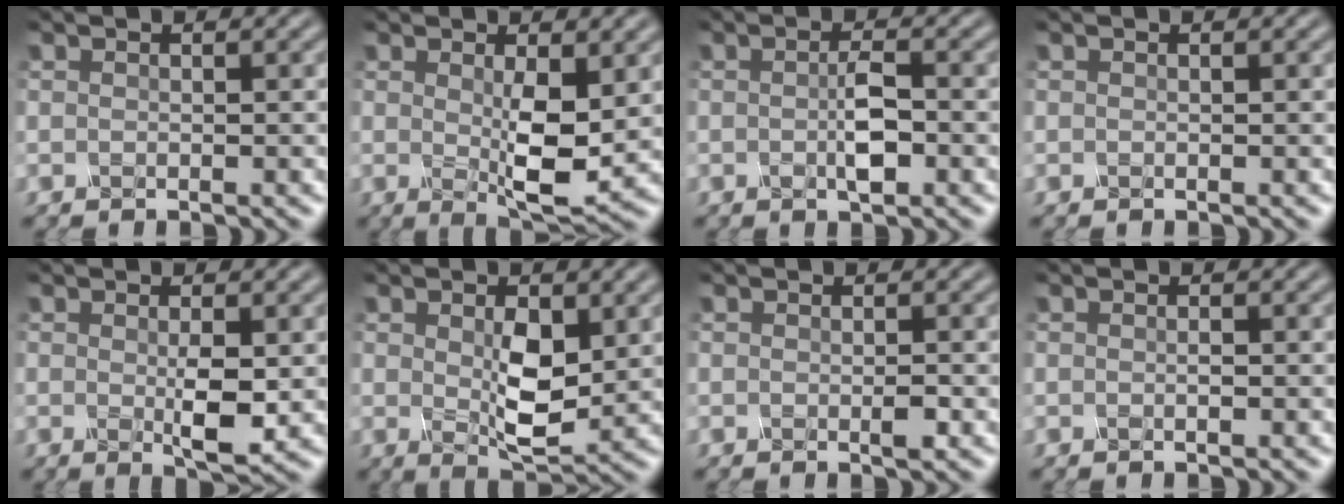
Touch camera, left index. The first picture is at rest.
{"total": 4.1, "force": [0.3, 1.0, 4.0], "torque": [-0.087, -0.012, 0.017]}
{"total": 1.8, "force": [-0.3, 0.1, 1.8], "torque": [-0.046, 0.001, 0.000]}
{"total": 0.0}
{"total": 2.6, "force": [-0.1, 0.3, 2.6], "torque": [-0.062, -0.007, 0.007]}
{"total": 3.8, "force": [0.5, 1.6, 3.4], "torque": [-0.076, -0.007, 0.020]}
{"total": 0.8, "force": [-0.4, -0.2, 0.7], "torque": [-0.025, -0.002, -0.001]}
{"total": 0.0}